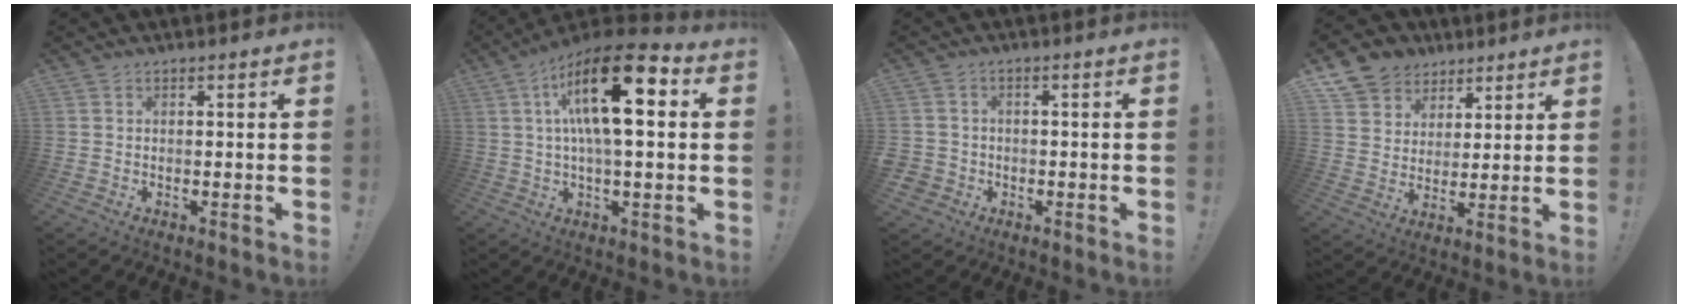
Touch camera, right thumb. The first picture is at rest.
{"total": 20.1, "force": [5.2, 6.5, 18.3], "torque": [-0.316, -0.014, 0.074]}
{"total": 2.9, "force": [-1.1, 2.6, 0.9], "torque": [-0.026, 0.006, -0.019]}
{"total": 9.8, "force": [5.9, 7.6, 1.7], "torque": [-0.030, -0.040, 0.121]}